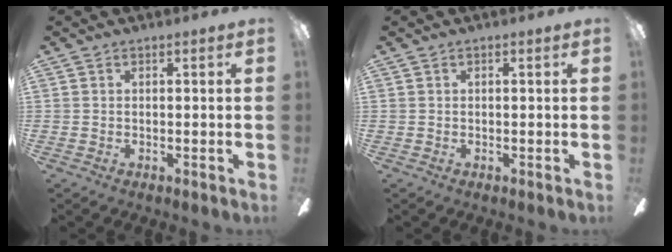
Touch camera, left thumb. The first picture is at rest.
{"total": 0.0}